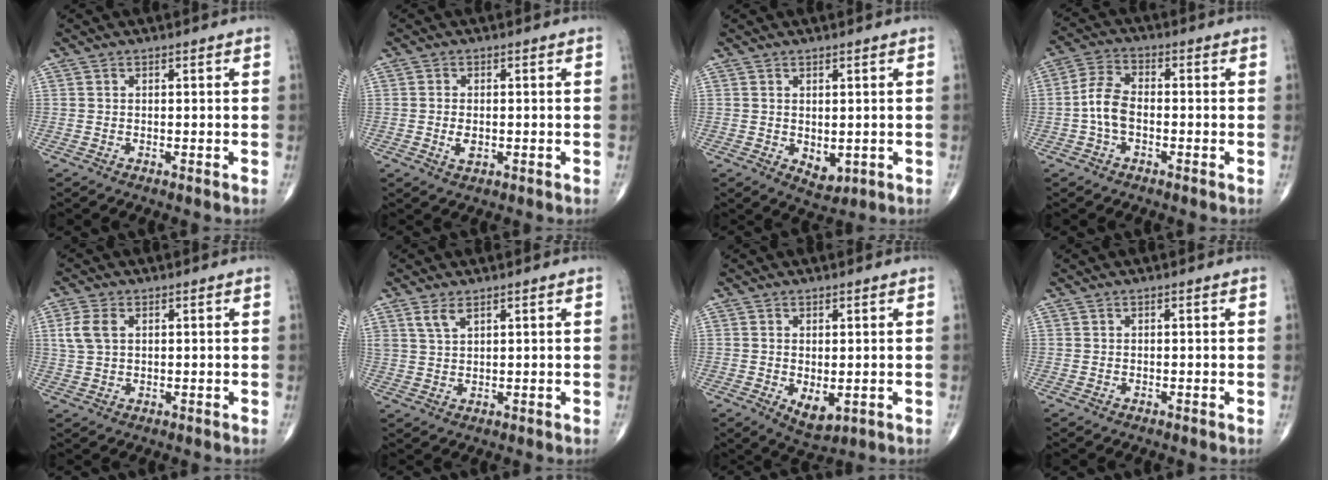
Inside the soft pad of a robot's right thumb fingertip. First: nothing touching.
{"total": 2.8, "force": [-0.4, 1.5, 2.3], "torque": [-0.039, -0.002, -0.008]}
{"total": 3.4, "force": [-0.3, 2.1, 2.7], "torque": [-0.027, -0.007, 0.008]}
{"total": 6.4, "force": [-1.3, 3.6, 5.1], "torque": [-0.104, 0.023, -0.034]}
{"total": 4.9, "force": [1.4, 3.1, 3.5], "torque": [-0.079, 0.007, 0.029]}
{"total": 3.0, "force": [2.0, 1.2, 1.9], "torque": [-0.039, -0.006, 0.046]}
{"total": 4.8, "force": [-0.9, 2.5, 4.0], "torque": [-0.054, -0.012, -0.002]}
{"total": 0.0}